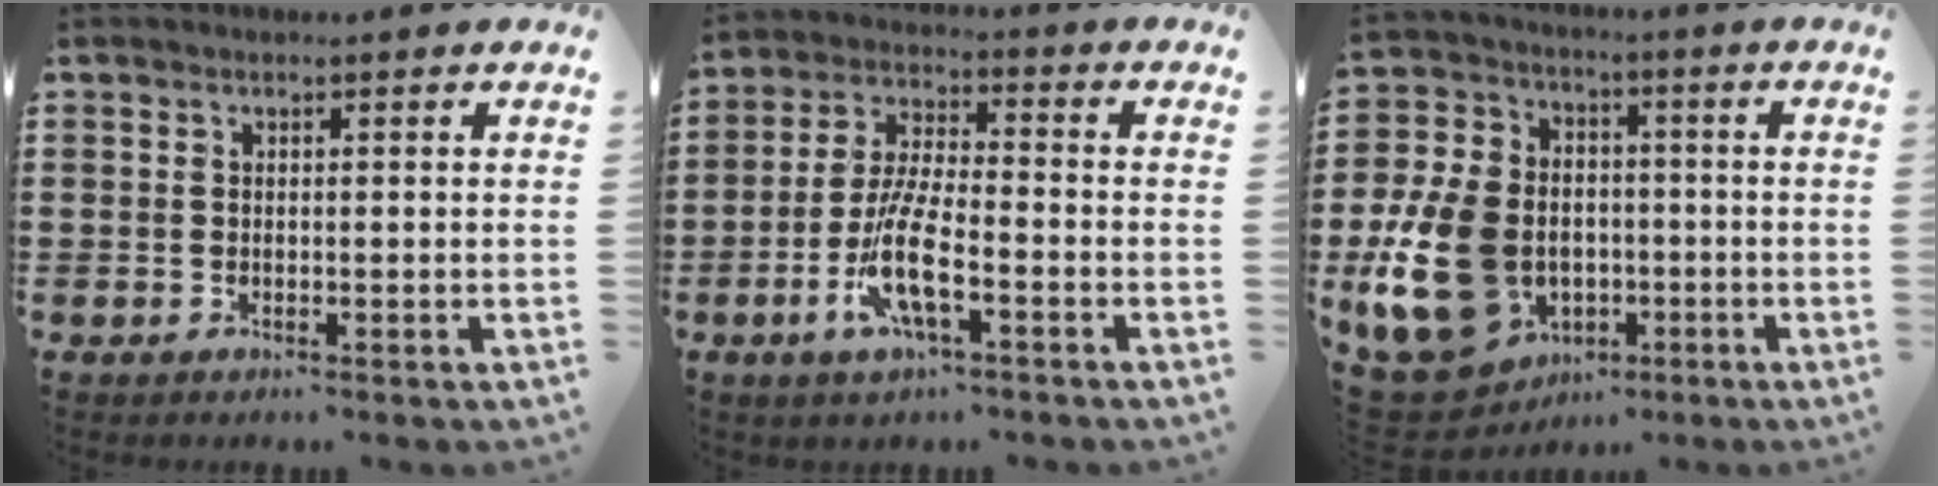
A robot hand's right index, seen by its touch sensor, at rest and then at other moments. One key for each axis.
{"total": 9.3, "fx": -3.7, "fy": 2.4, "fz": 8.1, "tx": -0.185, "ty": -0.012, "tz": -0.076}
{"total": 15.6, "fx": -3.6, "fy": 11.7, "fz": 9.6, "tx": -0.252, "ty": 0.016, "tz": -0.064}